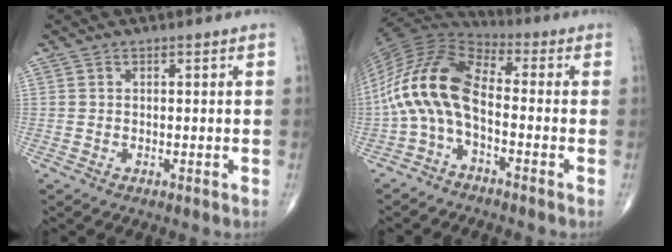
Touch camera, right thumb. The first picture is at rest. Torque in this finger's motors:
{"motor_torque": [0.56, 0.56, 2.14, -0.43, 0.24]}